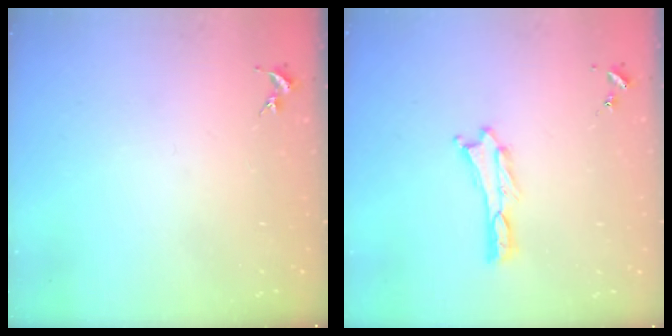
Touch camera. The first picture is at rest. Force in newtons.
{"total": 0.0}